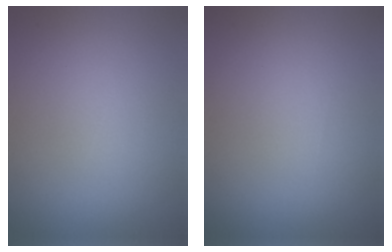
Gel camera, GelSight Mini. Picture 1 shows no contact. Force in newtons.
{"total": 0.0}